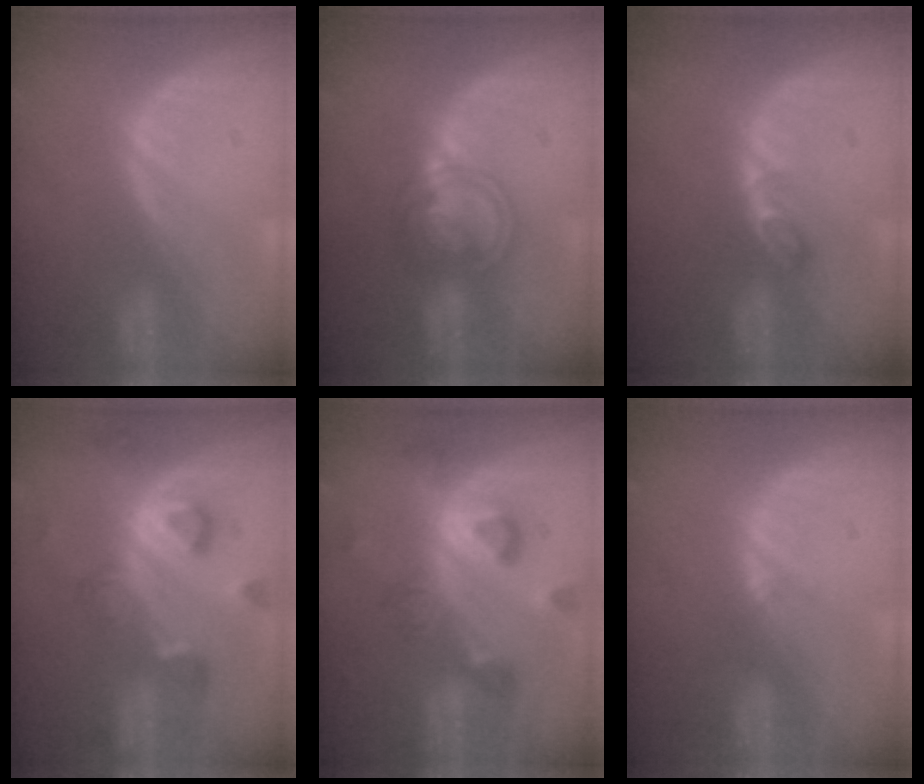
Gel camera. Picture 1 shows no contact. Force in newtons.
{"total": 6.3, "press": 5.5, "slide": 3.2}
{"total": 2.5, "press": 2.5, "slide": 0.4}
{"total": 7.0, "press": 6.9, "slide": 1.2}
{"total": 8.0, "press": 7.7, "slide": 2.1}
{"total": 0.9, "press": 0.6, "slide": 0.7}